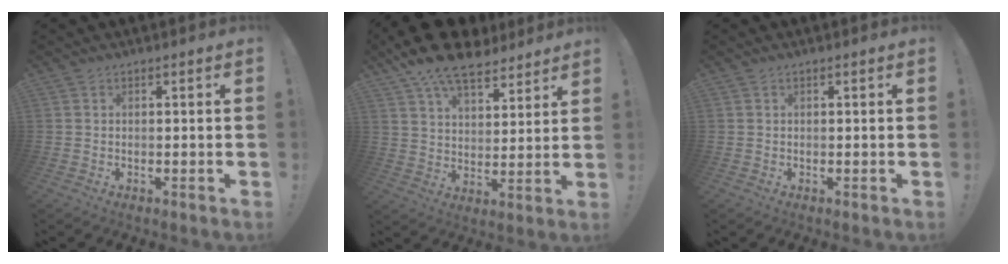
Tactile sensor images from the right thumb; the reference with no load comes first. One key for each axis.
{"total": 14.7, "fx": 10.6, "fy": 7.0, "fz": 7.6, "tx": -0.135, "ty": -0.062, "tz": 0.195}
{"total": 0.0}